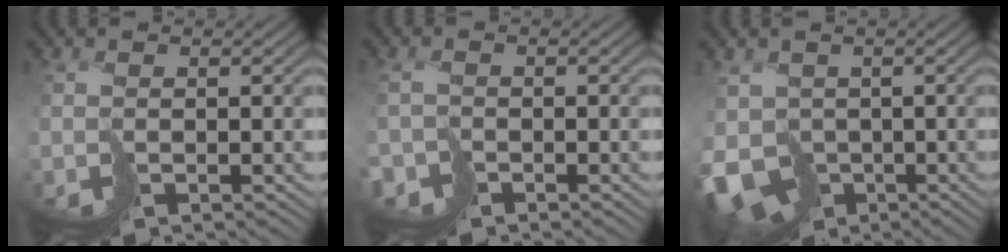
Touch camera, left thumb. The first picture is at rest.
{"total": 1.8, "force": [-1.5, 1.0, 0.0], "torque": [0.006, -0.005, -0.033]}
{"total": 7.6, "force": [-2.3, 5.9, 4.2], "torque": [-0.102, -0.025, -0.044]}